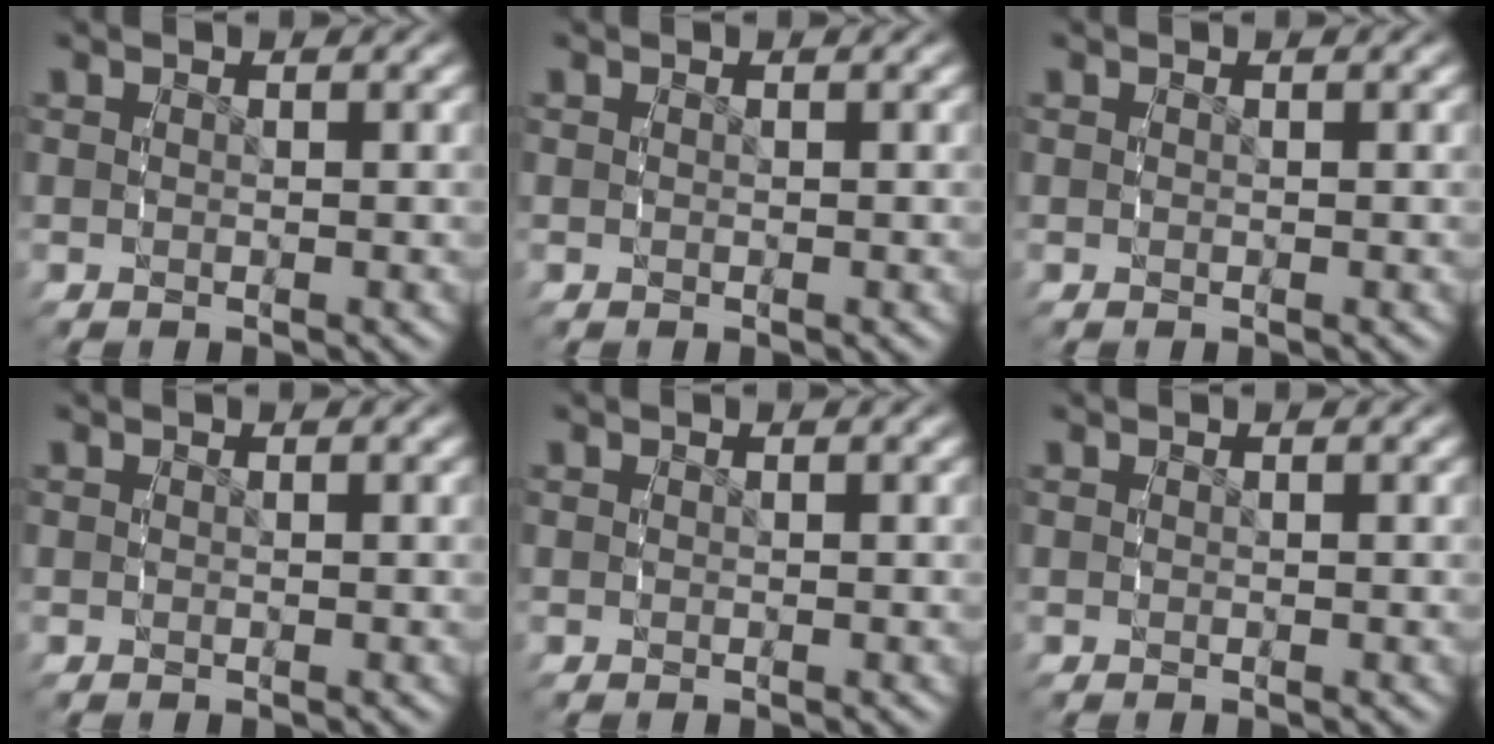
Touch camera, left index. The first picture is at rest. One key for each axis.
{"total": 0.0}
{"total": 0.0}
{"total": 0.0}
{"total": 0.0}
{"total": 0.0}